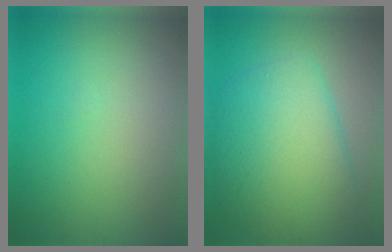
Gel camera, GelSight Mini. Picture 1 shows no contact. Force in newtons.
{"total": 8.8, "press": 8.8, "slide": 0.2}